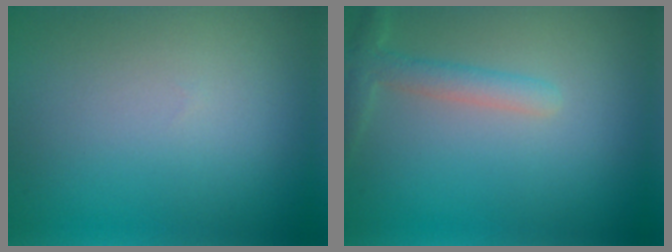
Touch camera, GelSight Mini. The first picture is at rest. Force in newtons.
{"total": 2.4, "press": 2.4, "slide": 0.1}